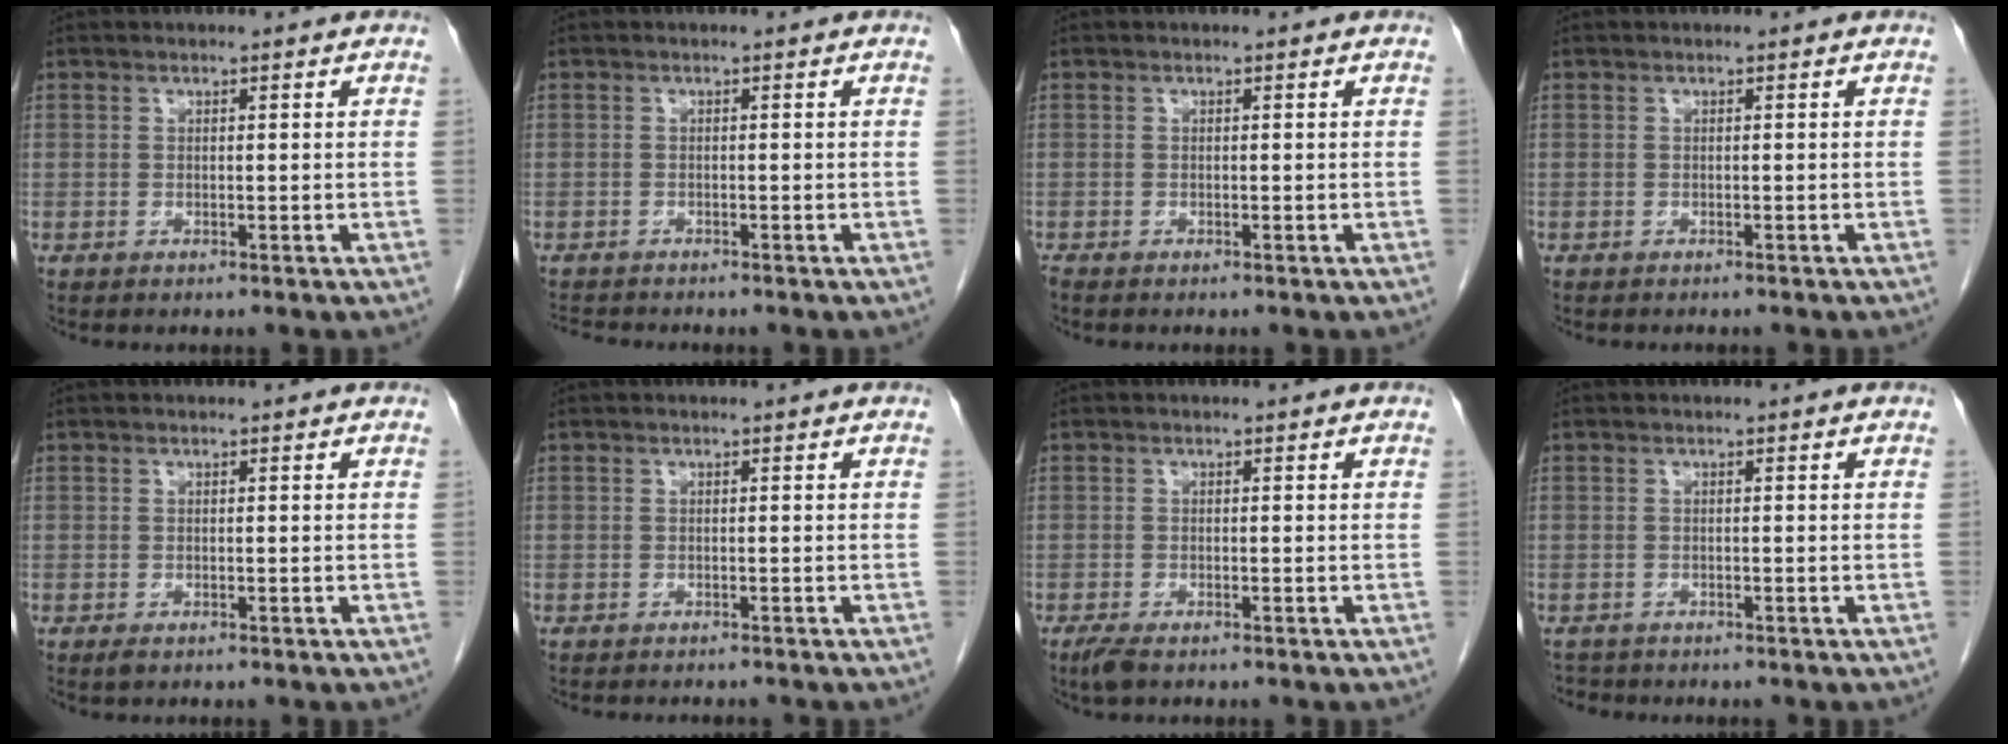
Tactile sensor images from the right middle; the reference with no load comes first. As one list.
[{"total": 2.7, "force": [-2.6, 0.1, 0.5], "torque": [-0.012, -0.013, -0.042]}, {"total": 0.5, "force": [-0.5, 0.0, 0.2], "torque": [-0.010, -0.003, -0.012]}, {"total": 1.9, "force": [-1.7, 0.4, 0.8], "torque": [-0.014, -0.002, -0.018]}, {"total": 0.7, "force": [-0.5, 0.3, 0.5], "torque": [-0.010, -0.001, -0.004]}, {"total": 2.6, "force": [-2.4, 0.4, 0.7], "torque": [-0.009, -0.003, -0.029]}, {"total": 2.3, "force": [-1.6, 0.7, 1.5], "torque": [-0.035, -0.007, -0.028]}, {"total": 1.5, "force": [-1.4, 0.5, -0.2], "torque": [-0.002, -0.003, -0.023]}]